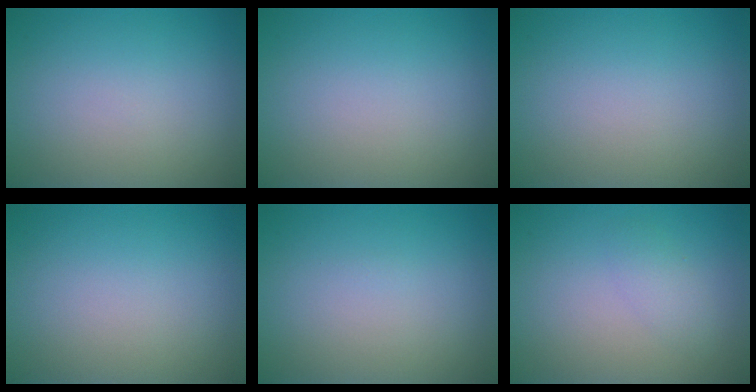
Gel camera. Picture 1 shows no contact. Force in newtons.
{"total": 0.0}
{"total": 0.0}
{"total": 0.0}
{"total": 0.0}
{"total": 1.5, "press": 1.5, "slide": 0.1}